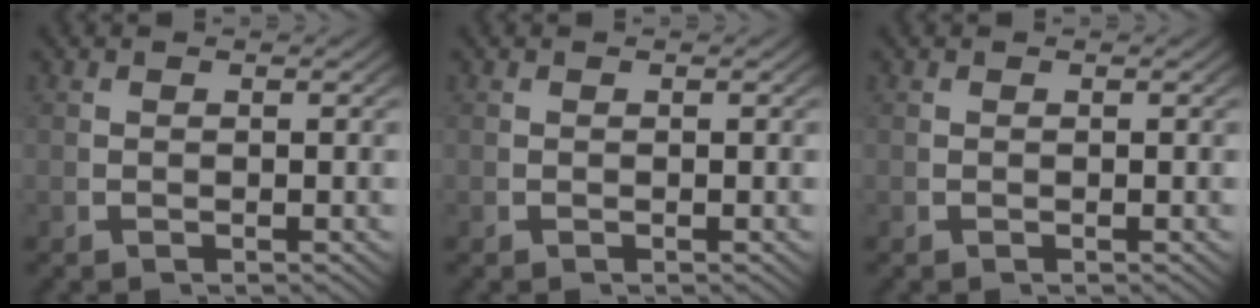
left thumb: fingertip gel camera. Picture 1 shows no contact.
{"total": 0.0}
{"total": 0.0}